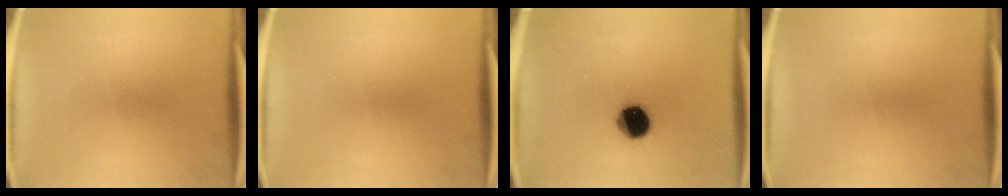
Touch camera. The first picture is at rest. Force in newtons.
{"total": 0.0}
{"total": 11.6}
{"total": 0.0}